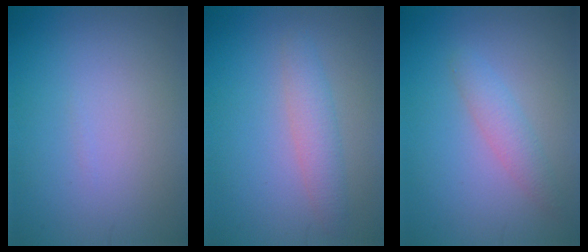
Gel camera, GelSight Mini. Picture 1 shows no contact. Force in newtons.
{"total": 2.5, "press": 2.5, "slide": 0.1}
{"total": 2.0, "press": 2.0, "slide": 0.1}